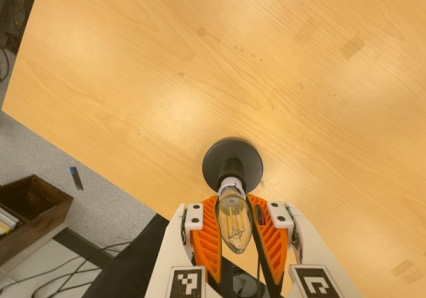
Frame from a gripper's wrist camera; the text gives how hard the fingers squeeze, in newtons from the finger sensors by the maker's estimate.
{"total": 20.3, "left": 18.5, "right": 22.1}